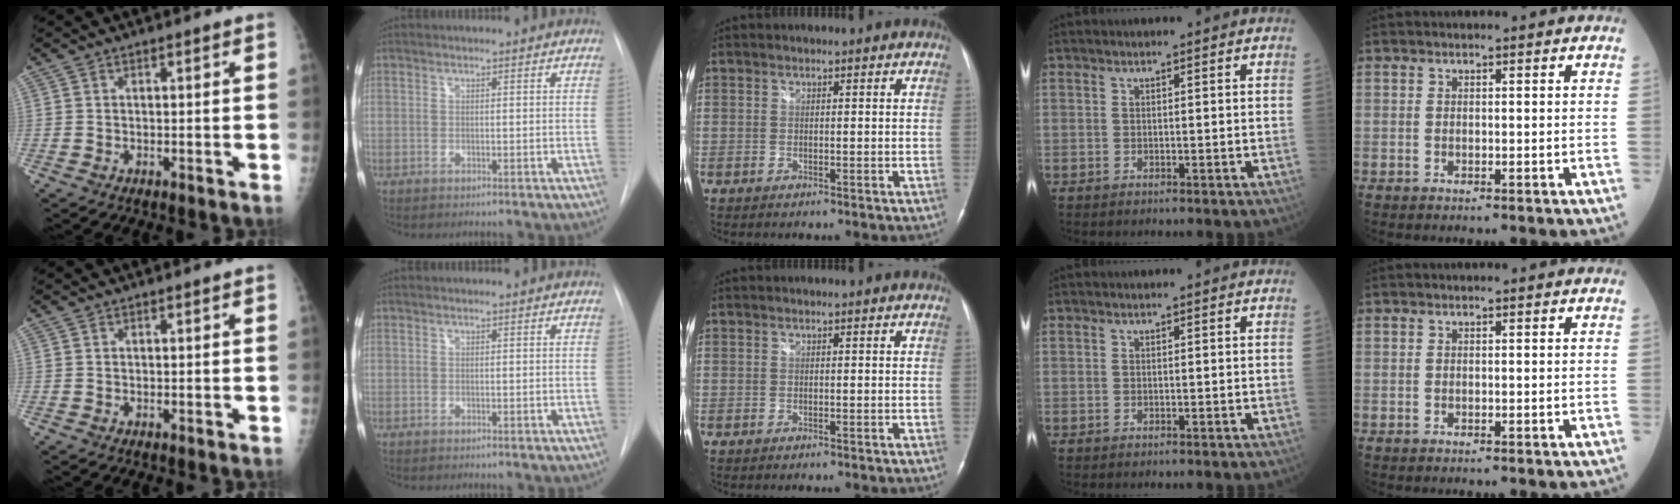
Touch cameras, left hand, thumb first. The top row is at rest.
{}